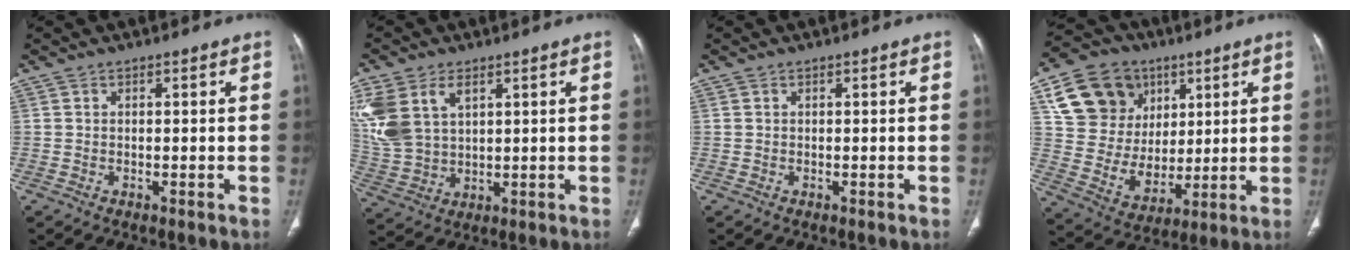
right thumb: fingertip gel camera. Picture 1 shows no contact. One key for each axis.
{"total": 12.3, "fx": 5.0, "fy": 7.6, "fz": 8.2, "tx": -0.186, "ty": -0.003, "tz": 0.115}
{"total": 0.0}
{"total": 18.8, "fx": 7.7, "fy": 15.4, "fz": 7.6, "tx": -0.104, "ty": -0.006, "tz": 0.151}